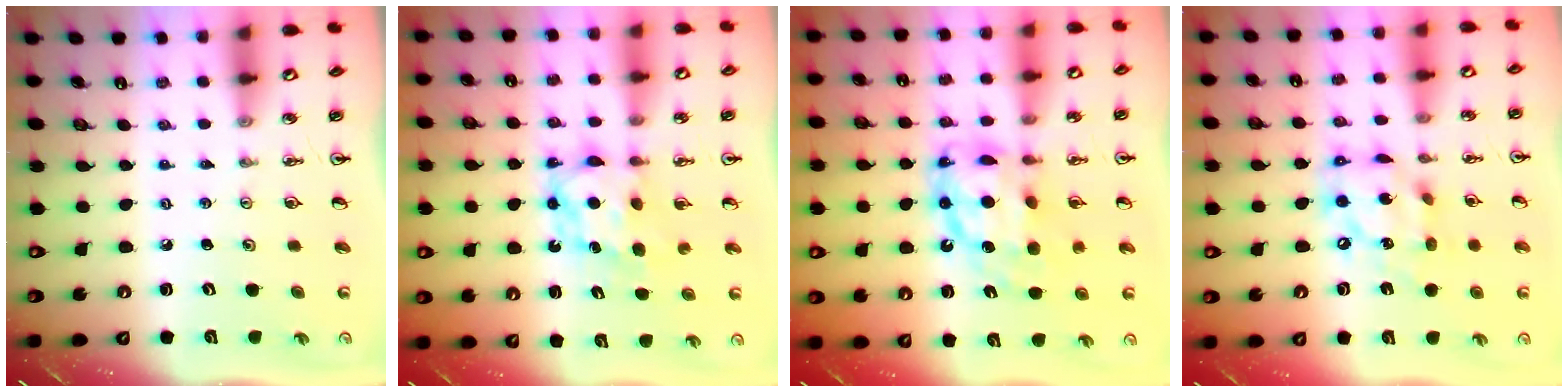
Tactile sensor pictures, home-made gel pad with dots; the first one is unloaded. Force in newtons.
{"total": 6.9, "press": 6.9, "slide": 0.5}
{"total": 14.3, "press": 14.2, "slide": 1.7}
{"total": 14.4, "press": 14.3, "slide": 1.5}